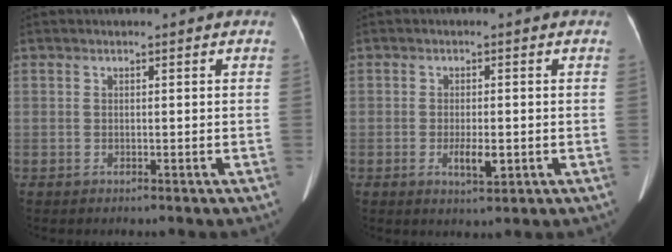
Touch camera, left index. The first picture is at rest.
{"total": 3.4, "force": [-1.0, 1.0, 3.1], "torque": [-0.058, -0.003, -0.011]}